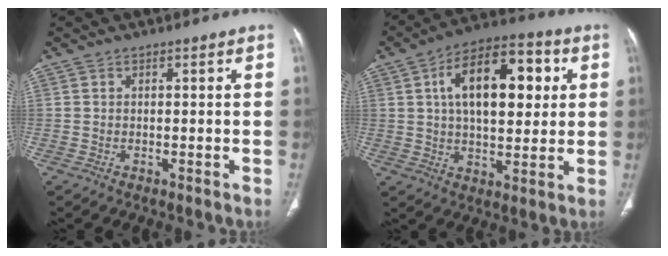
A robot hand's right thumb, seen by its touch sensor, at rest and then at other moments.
{"total": 18.1, "force": [4.4, 9.5, 14.8], "torque": [-0.202, 0.014, 0.064]}